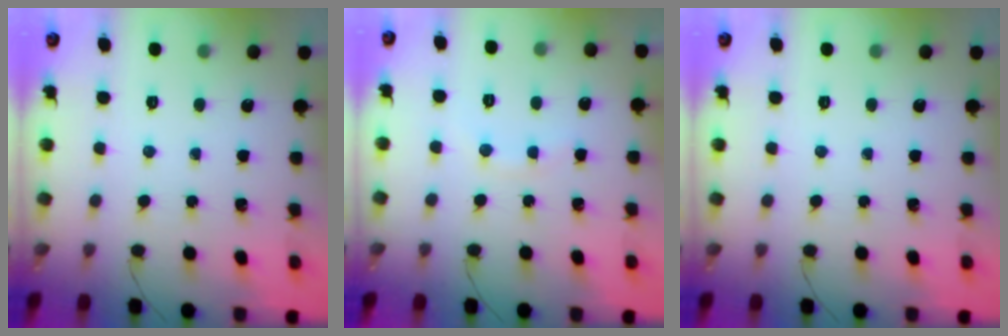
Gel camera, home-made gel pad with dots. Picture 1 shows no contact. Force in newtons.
{"total": 4.8, "press": 4.7, "slide": 1.3}
{"total": 0.0}